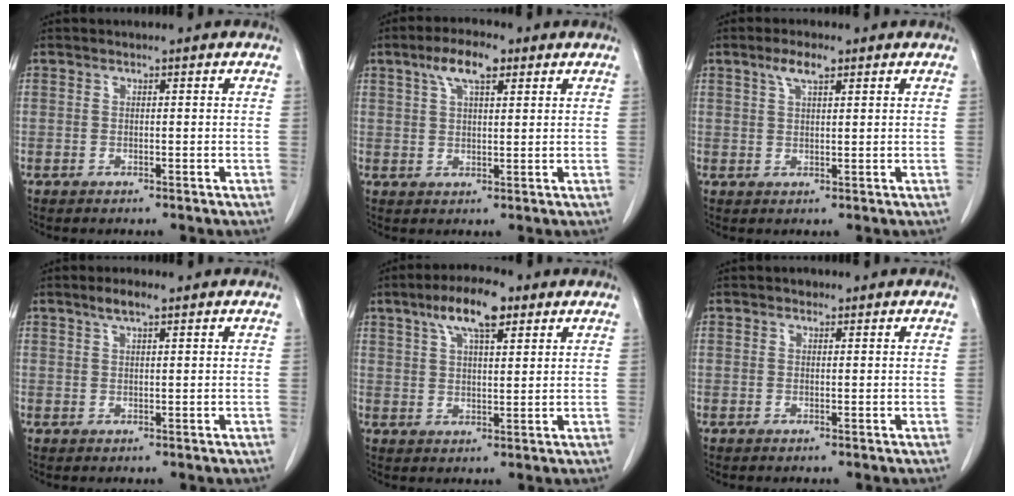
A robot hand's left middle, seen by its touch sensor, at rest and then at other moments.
{"total": 6.0, "force": [3.3, 1.8, 4.6], "torque": [-0.091, 0.014, 0.058]}
{"total": 3.3, "force": [2.0, 0.9, 2.5], "torque": [-0.053, 0.008, 0.039]}
{"total": 2.6, "force": [1.7, 0.4, 1.8], "torque": [-0.040, 0.006, 0.032]}
{"total": 8.4, "force": [4.9, 2.4, 6.4], "torque": [-0.118, 0.017, 0.083]}
{"total": 0.7, "force": [0.5, 0.5, 0.2], "torque": [-0.004, 0.002, 0.004]}